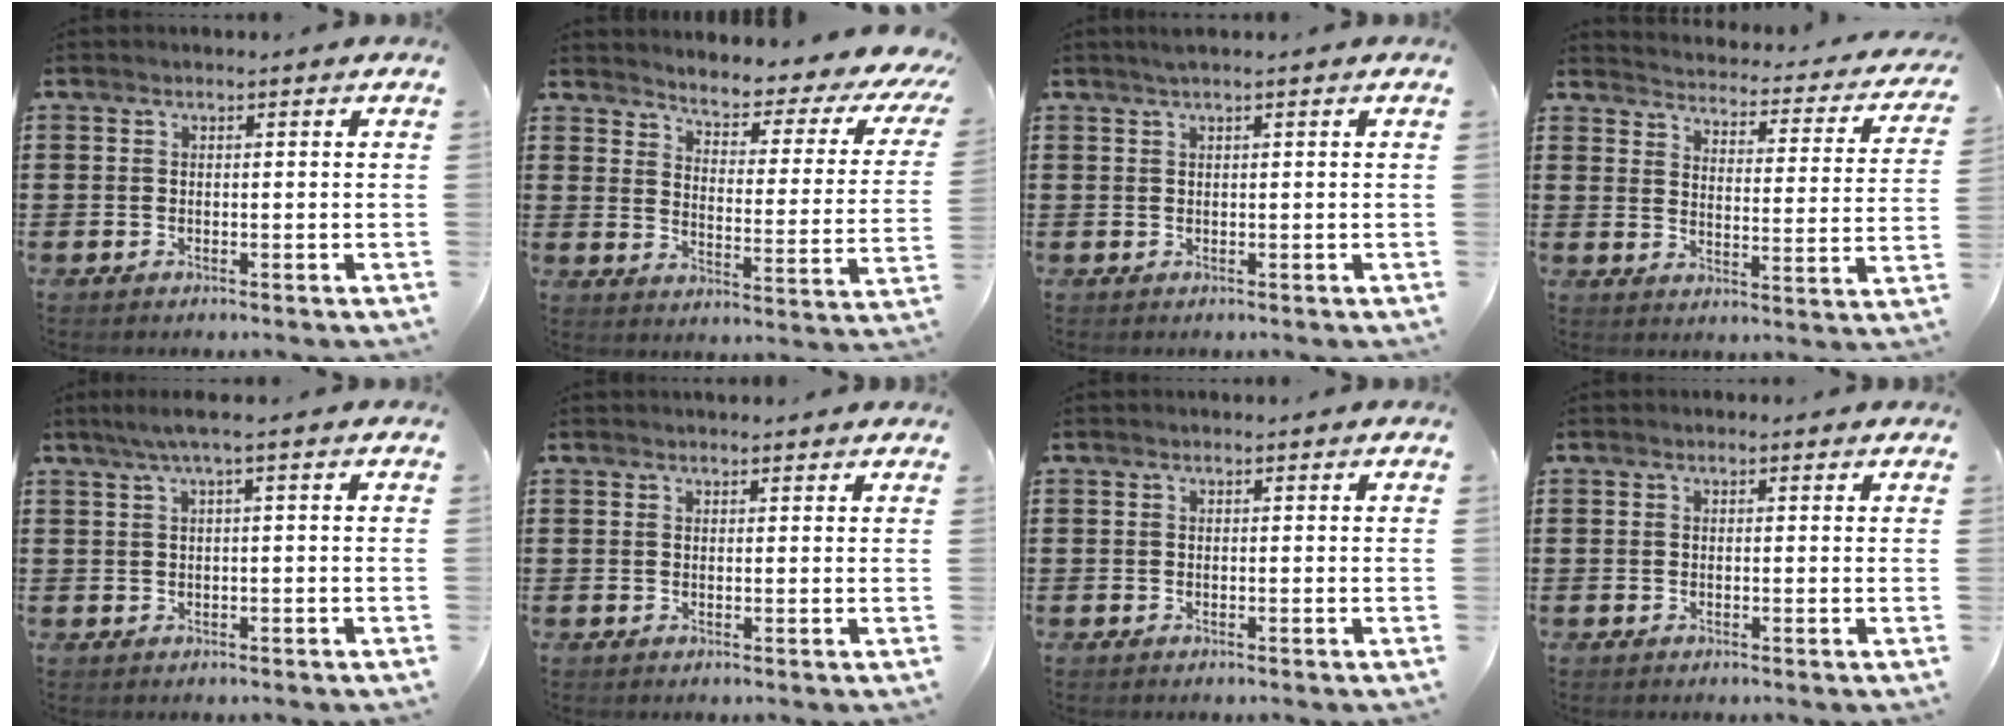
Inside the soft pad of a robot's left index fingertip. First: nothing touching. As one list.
[{"total": 3.5, "force": [3.1, 0.2, 1.6], "torque": [-0.044, -0.036, 0.039]}, {"total": 1.0, "force": [0.6, -0.1, 0.7], "torque": [-0.013, 0.000, 0.011]}, {"total": 2.8, "force": [2.7, -0.2, 0.4], "torque": [-0.028, -0.030, 0.037]}, {"total": 2.3, "force": [0.3, -0.1, 2.3], "torque": [-0.041, -0.002, 0.004]}, {"total": 1.1, "force": [1.0, 0.1, 0.2], "torque": [-0.006, 0.000, 0.020]}, {"total": 0.0}, {"total": 0.0}]